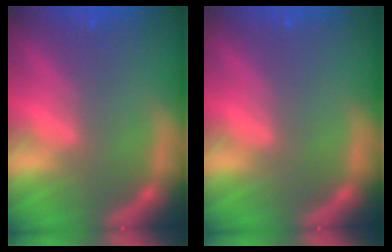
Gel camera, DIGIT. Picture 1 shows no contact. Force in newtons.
{"total": 0.0}